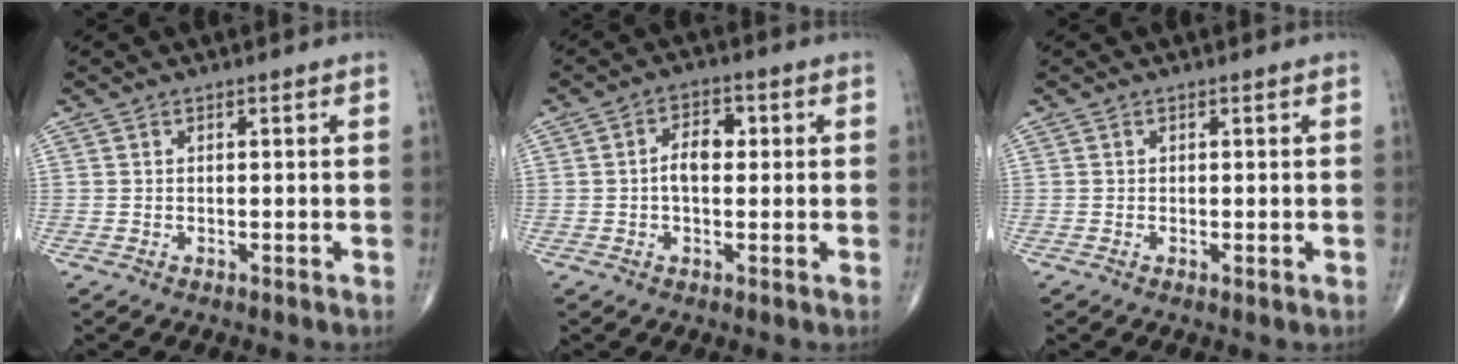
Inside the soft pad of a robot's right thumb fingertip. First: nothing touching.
{"total": 5.1, "force": [0.3, 3.0, 4.1], "torque": [-0.069, 0.015, 0.001]}
{"total": 0.5, "force": [-0.1, 0.2, 0.5], "torque": [-0.013, -0.004, -0.003]}